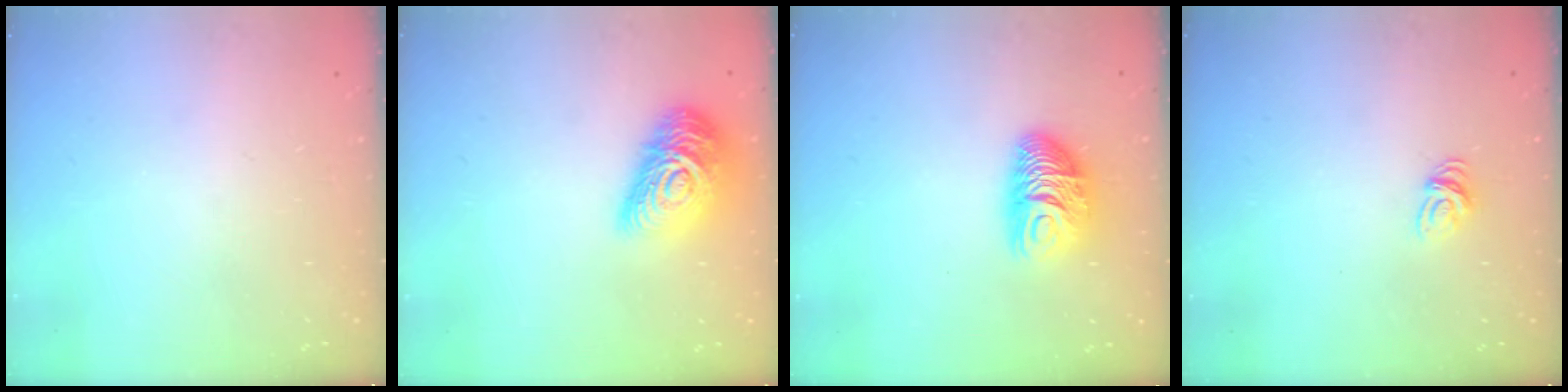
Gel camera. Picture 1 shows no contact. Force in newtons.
{"total": 16.9, "press": 16.9, "slide": 1.2}
{"total": 9.6, "press": 9.6, "slide": 0.3}
{"total": 6.2, "press": 6.2, "slide": 0.4}